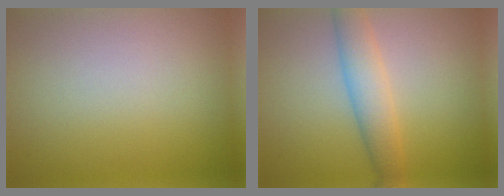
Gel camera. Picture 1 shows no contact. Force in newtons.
{"total": 3.8, "press": 3.8, "slide": 0.2}